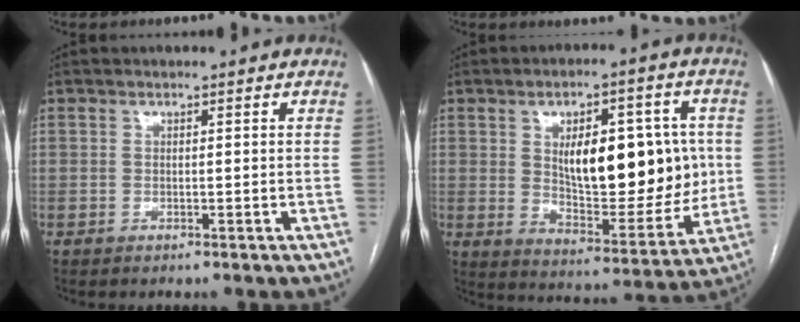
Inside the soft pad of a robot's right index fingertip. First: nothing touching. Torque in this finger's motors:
{"motor_torque": [0.85, -0.21, 0.68, 0.13]}